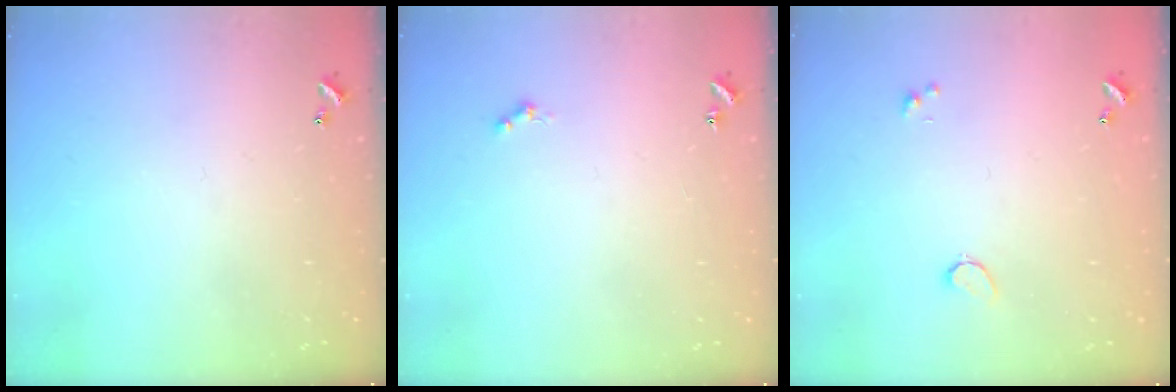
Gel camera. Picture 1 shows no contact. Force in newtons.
{"total": 0.8, "press": 0.6, "slide": 0.4}
{"total": 0.6, "press": 0.0, "slide": 0.6}